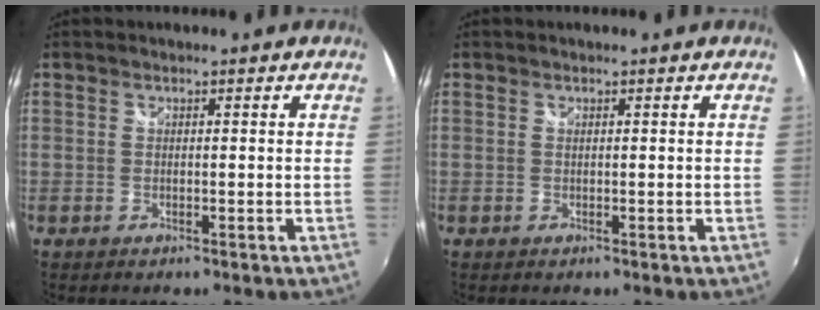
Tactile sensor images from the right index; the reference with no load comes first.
{"total": 0.0}